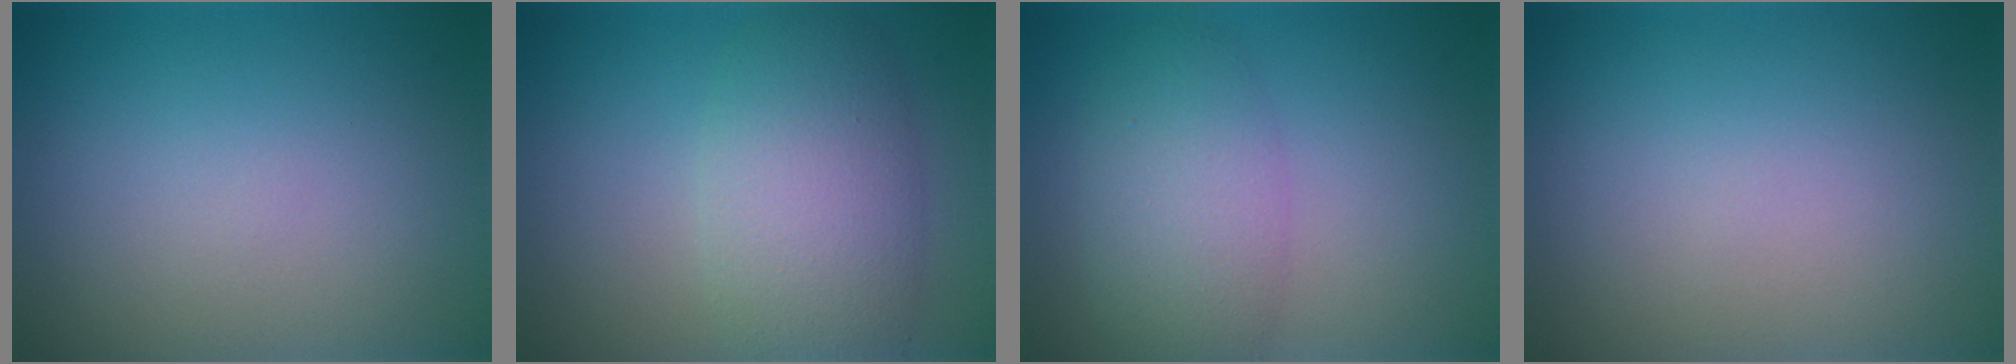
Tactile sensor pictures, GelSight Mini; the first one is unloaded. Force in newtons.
{"total": 6.1, "press": 6.1, "slide": 0.5}
{"total": 4.9, "press": 4.9, "slide": 0.1}
{"total": 0.0}